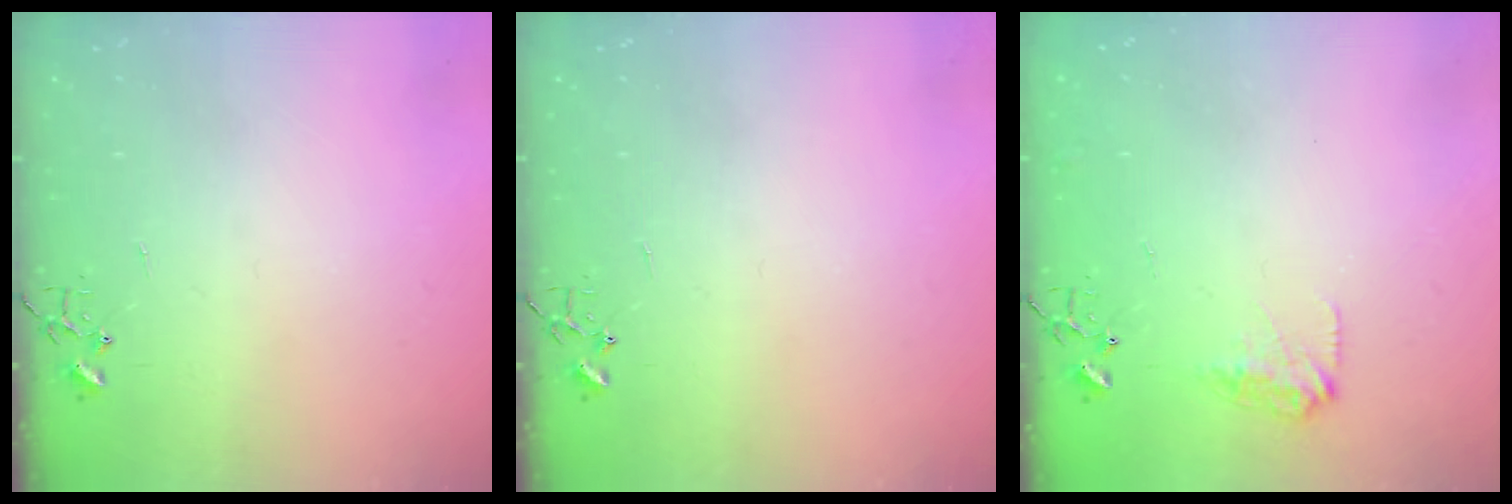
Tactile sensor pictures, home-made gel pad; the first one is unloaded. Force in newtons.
{"total": 0.0}
{"total": 9.4, "press": 9.4, "slide": 0.3}